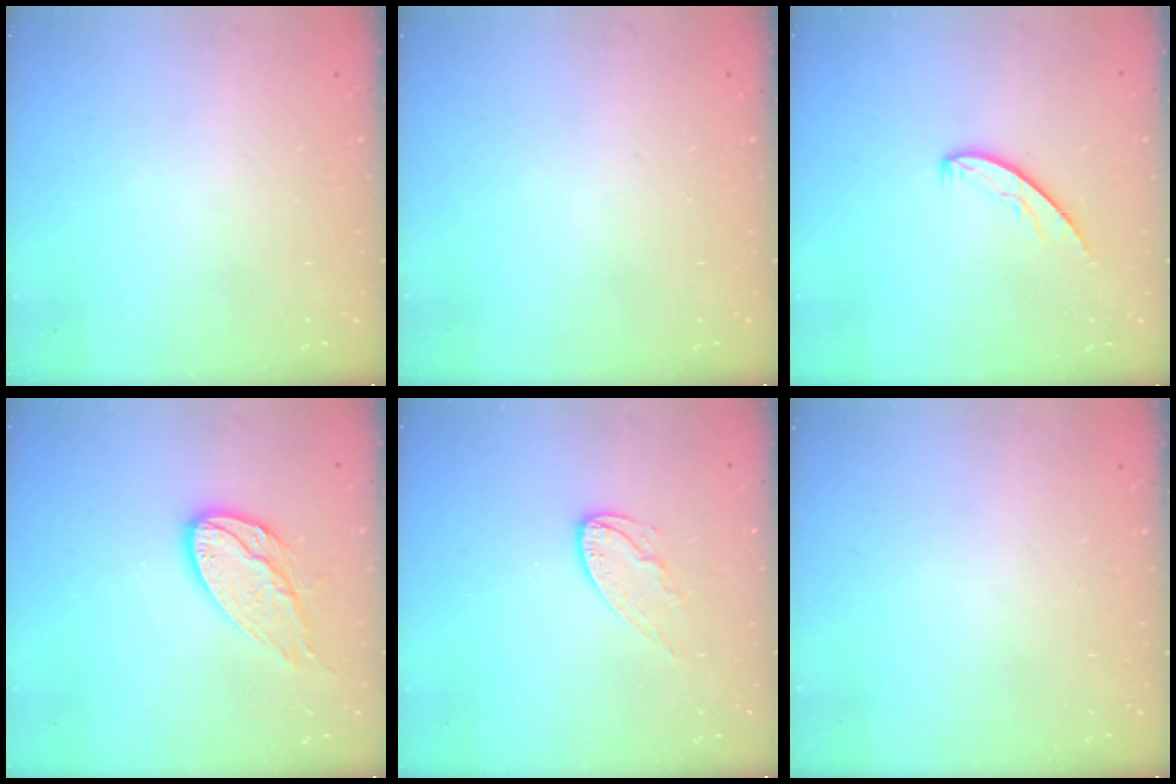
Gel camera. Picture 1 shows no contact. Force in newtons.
{"total": 0.0}
{"total": 6.0, "press": 6.0, "slide": 0.4}
{"total": 12.2, "press": 12.1, "slide": 0.8}
{"total": 7.7, "press": 7.6, "slide": 0.4}
{"total": 0.0}